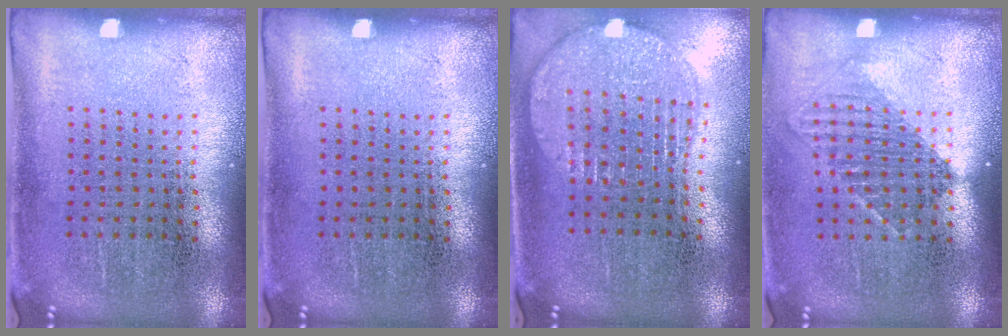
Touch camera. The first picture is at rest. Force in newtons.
{"total": 0.0}
{"total": 1.9, "press": 1.6, "slide": 1.0}
{"total": 1.3, "press": 1.1, "slide": 0.7}